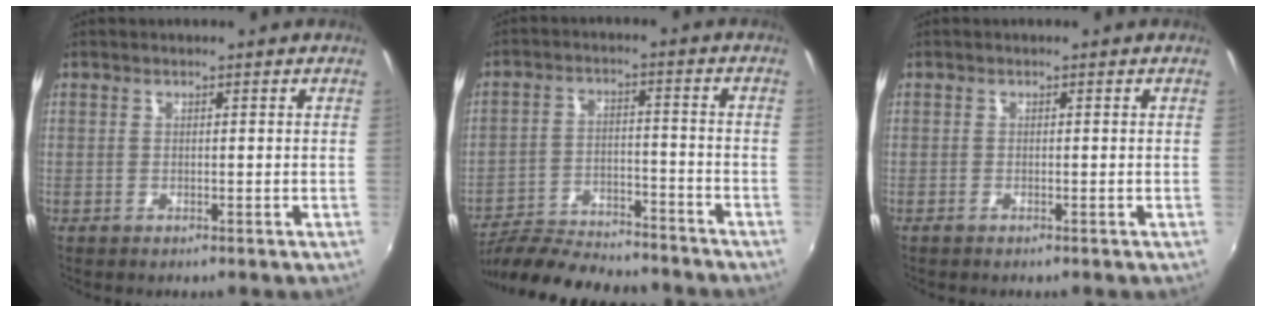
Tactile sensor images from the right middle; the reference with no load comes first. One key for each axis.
{"total": 16.9, "fx": -15.1, "fy": 3.8, "fz": 6.6, "tx": -0.142, "ty": -0.014, "tz": -0.235}
{"total": 0.6, "fx": -0.5, "fy": 0.0, "fz": 0.3, "tx": -0.005, "ty": -0.003, "tz": -0.012}